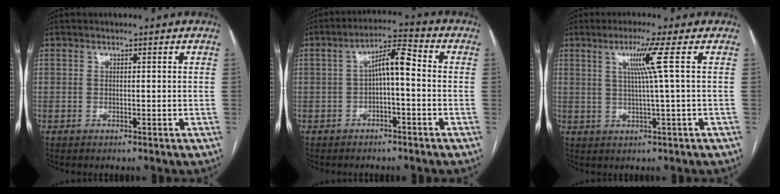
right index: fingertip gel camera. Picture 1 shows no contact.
{"total": 6.0, "force": [-0.4, 1.4, 5.8], "torque": [-0.100, 0.028, -0.007]}
{"total": 5.2, "force": [1.5, -1.8, 4.7], "torque": [-0.092, -0.001, 0.031]}